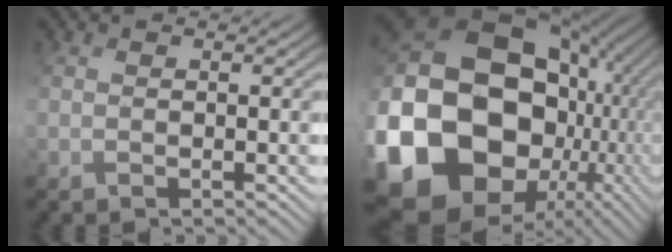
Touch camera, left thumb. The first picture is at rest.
{"total": 23.6, "force": [-2.1, 19.0, 13.7], "torque": [-0.360, -0.036, -0.001]}